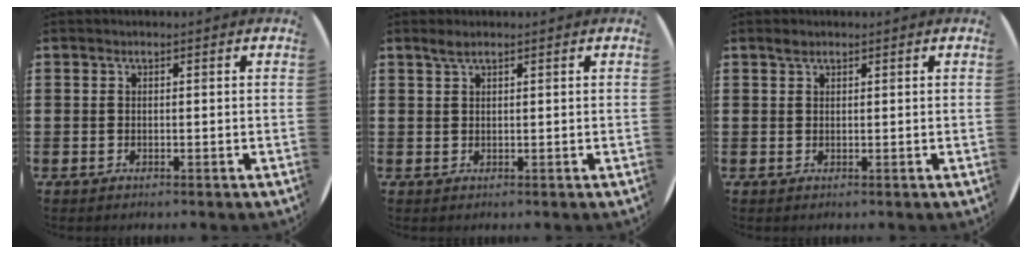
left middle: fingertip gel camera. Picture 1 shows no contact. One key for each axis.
{"total": 1.3, "fx": 1.1, "fy": 0.1, "fz": 0.7, "tx": -0.016, "ty": 0.003, "tz": 0.019}
{"total": 0.8, "fx": 0.7, "fy": 0.3, "fz": 0.3, "tx": -0.007, "ty": 0.002, "tz": 0.013}